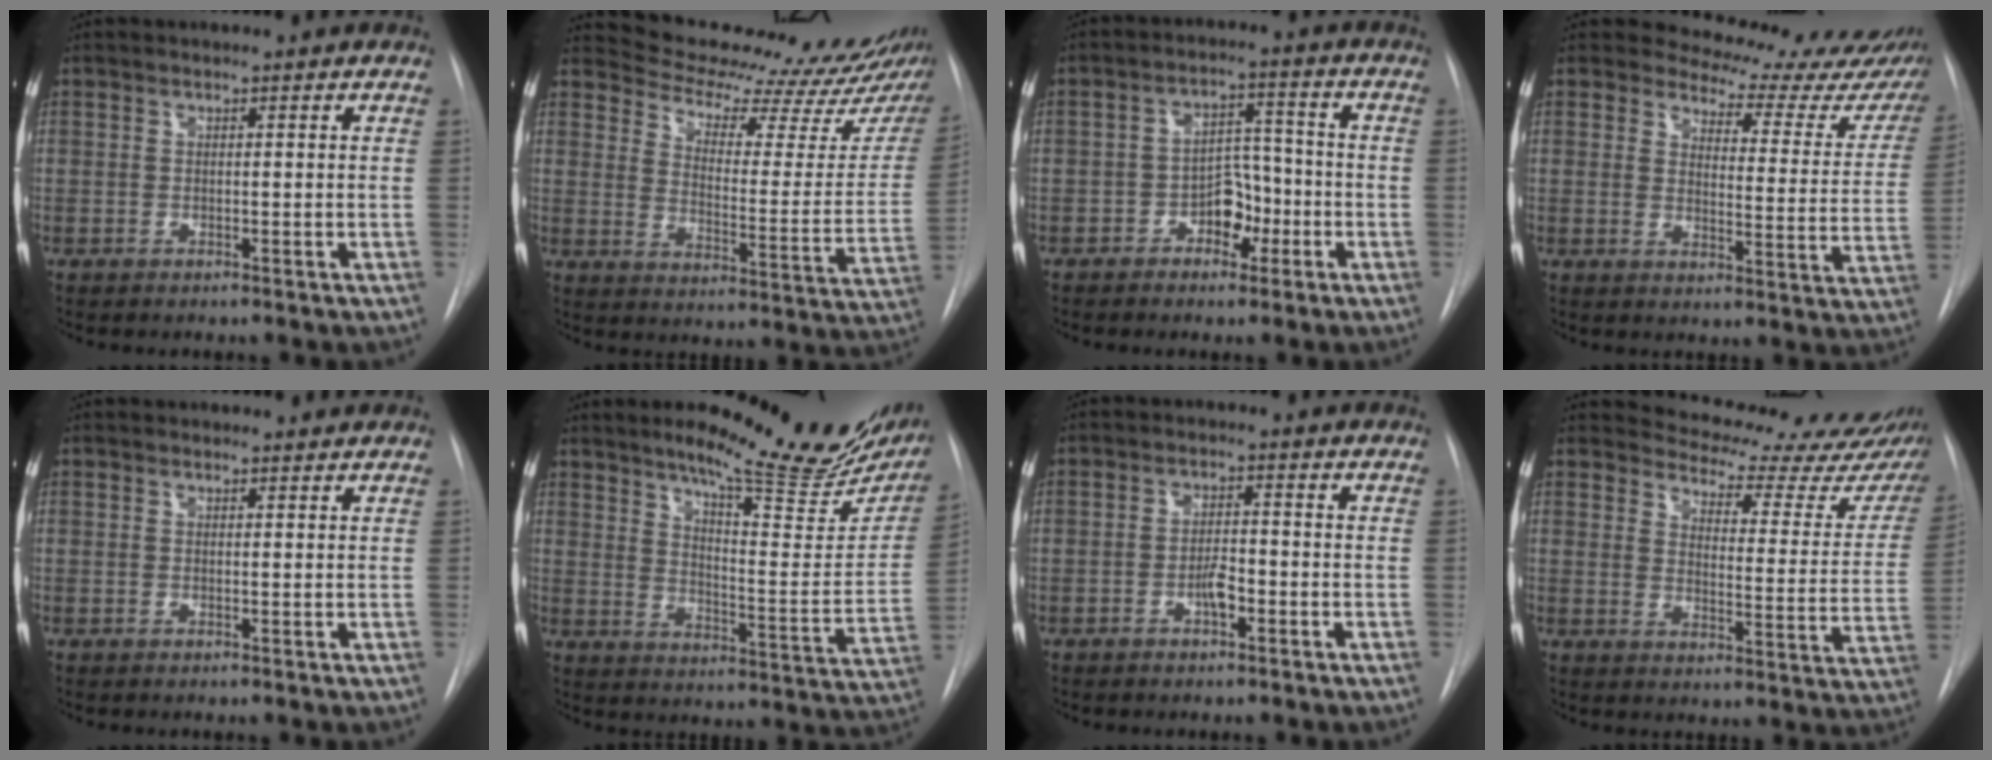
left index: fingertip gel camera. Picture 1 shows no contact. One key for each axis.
{"total": 21.9, "fx": 20.7, "fy": 2.4, "fz": 6.8, "tx": -0.094, "ty": -0.094, "tz": 0.258}
{"total": 5.7, "fx": -2.6, "fy": 3.5, "fz": 3.6, "tx": -0.053, "ty": 0.019, "tz": -0.044}
{"total": 17.3, "fx": 16.1, "fy": 5.1, "fz": 3.7, "tx": -0.013, "ty": -0.071, "tz": 0.158}
{"total": 1.7, "fx": 1.7, "fy": 0.4, "fz": 0.0, "tx": -0.008, "ty": 0.008, "tz": 0.021}
{"total": 20.9, "fx": 17.0, "fy": 3.8, "fz": 11.5, "tx": -0.156, "ty": -0.051, "tz": 0.217}
{"total": 2.8, "fx": -1.3, "fy": 1.0, "fz": 2.2, "tx": -0.038, "ty": 0.004, "tz": -0.023}
{"total": 20.1, "fx": 18.8, "fy": 4.5, "fz": 5.4, "tx": -0.054, "ty": -0.081, "tz": 0.203}